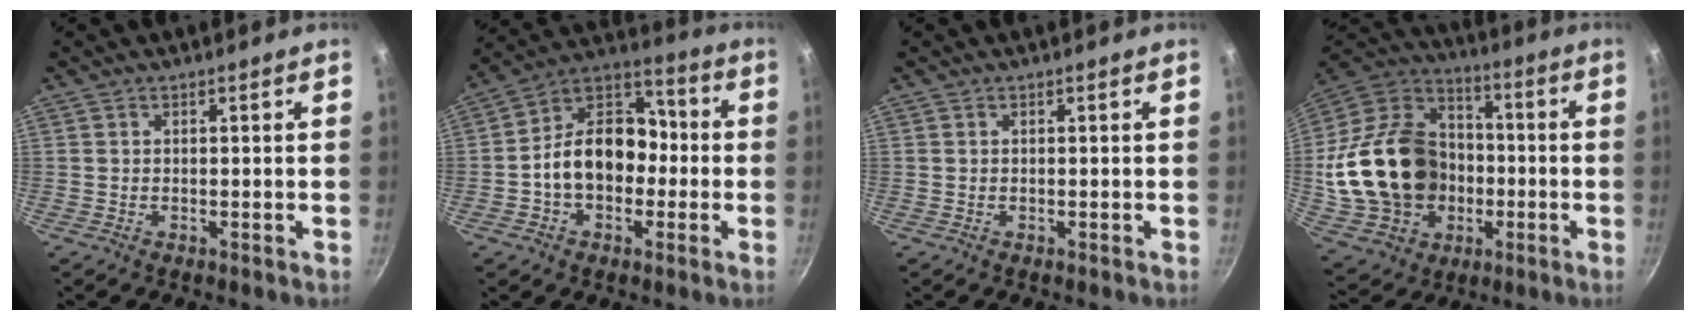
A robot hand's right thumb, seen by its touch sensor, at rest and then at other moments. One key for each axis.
{"total": 15.5, "fx": -2.0, "fy": 11.5, "fz": 10.2, "tx": -0.117, "ty": 0.054, "tz": -0.052}
{"total": 0.0}
{"total": 25.7, "fx": -2.1, "fy": 20.3, "fz": 15.6, "tx": -0.257, "ty": 0.044, "tz": -0.022}